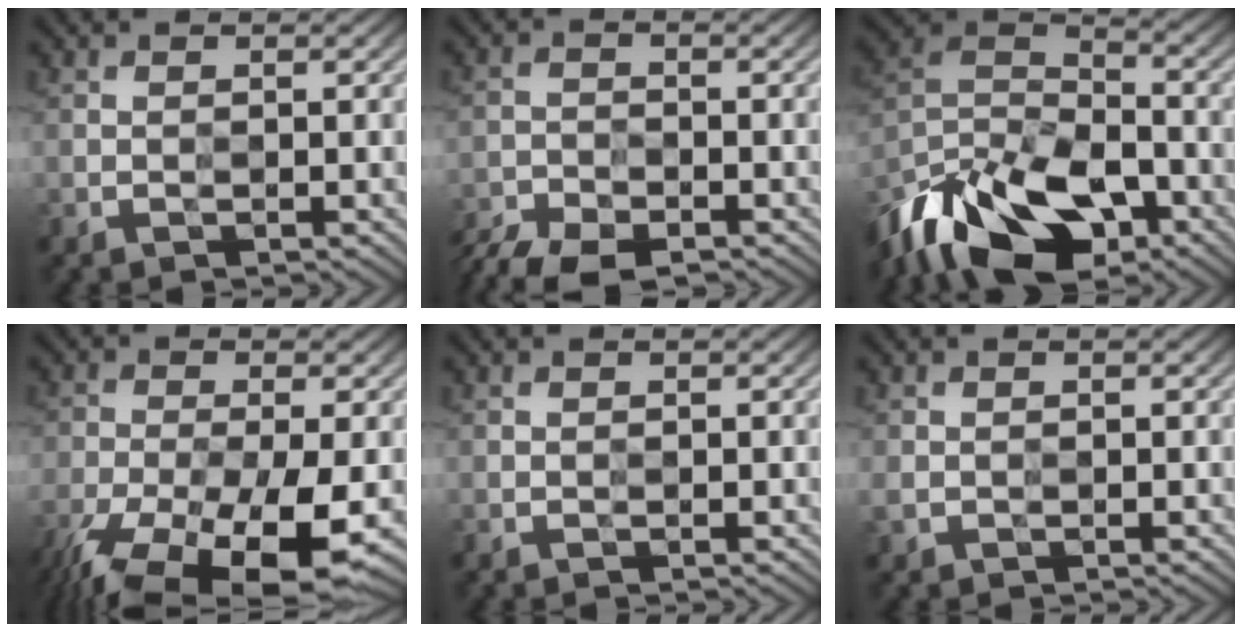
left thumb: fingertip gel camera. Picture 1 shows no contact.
{"total": 7.2, "force": [-6.3, 2.2, 2.7], "torque": [-0.050, -0.021, -0.113]}
{"total": 15.0, "force": [-10.7, 7.0, 7.8], "torque": [-0.182, -0.009, -0.204]}
{"total": 15.5, "force": [-10.4, 5.1, 10.4], "torque": [-0.214, -0.052, -0.155]}
{"total": 0.0}
{"total": 1.5, "force": [-0.2, 1.3, 0.8], "torque": [-0.027, -0.002, -0.006]}